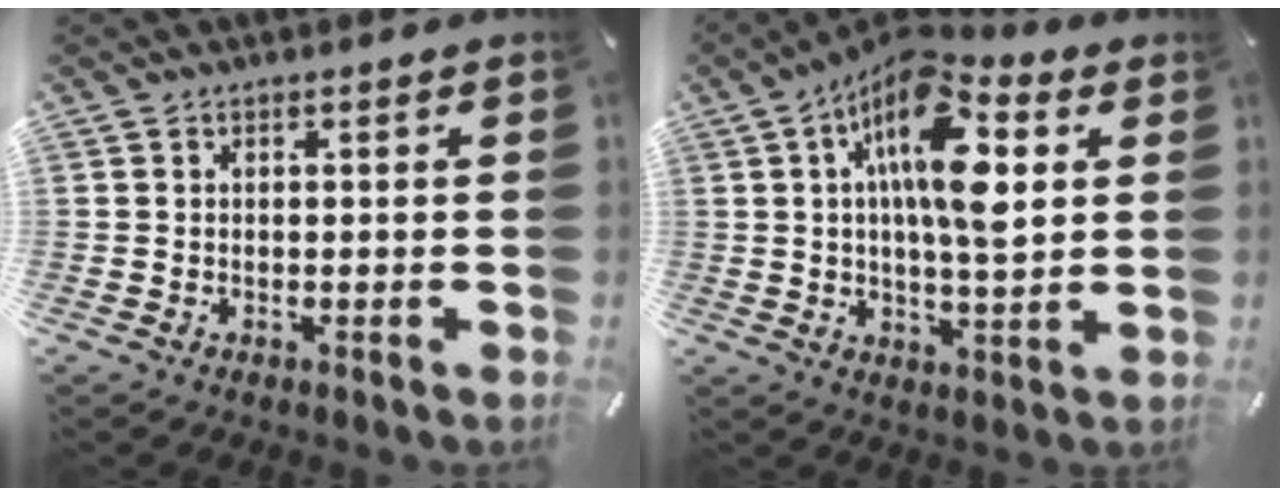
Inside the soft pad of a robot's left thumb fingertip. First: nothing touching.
{"total": 16.4, "force": [5.2, 6.9, 13.9], "torque": [-0.234, -0.018, 0.083]}